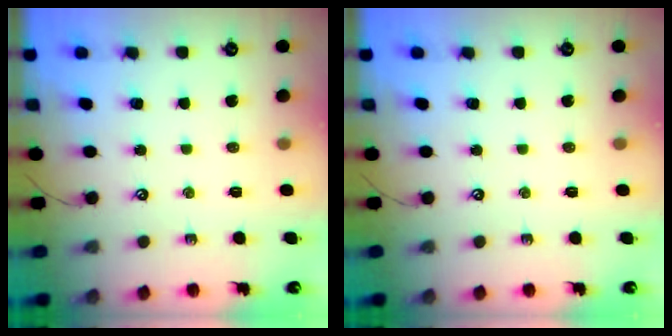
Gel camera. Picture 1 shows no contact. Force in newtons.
{"total": 0.0}